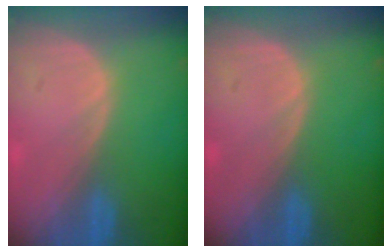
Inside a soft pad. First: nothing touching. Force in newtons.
{"total": 0.0}